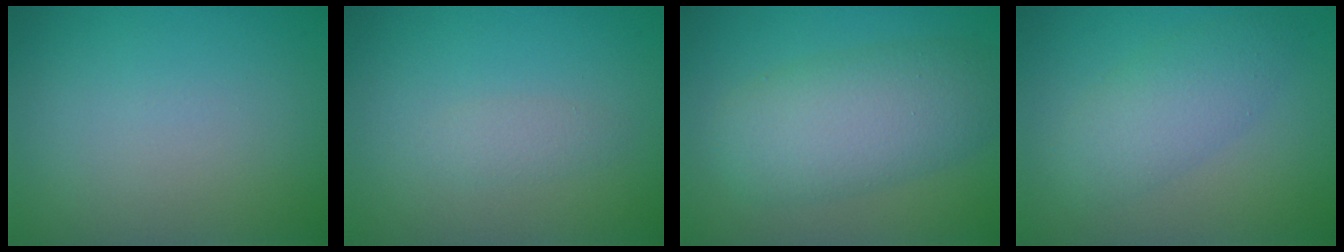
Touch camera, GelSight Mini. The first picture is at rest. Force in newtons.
{"total": 1.1, "press": 1.1, "slide": 0.1}
{"total": 6.6, "press": 6.6, "slide": 0.1}
{"total": 3.6, "press": 3.6, "slide": 0.2}